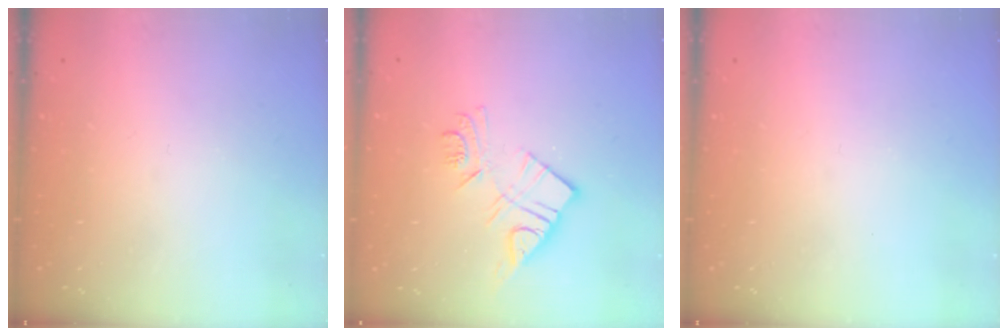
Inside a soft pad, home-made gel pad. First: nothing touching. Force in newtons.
{"total": 10.8, "press": 10.7, "slide": 0.9}
{"total": 0.0}